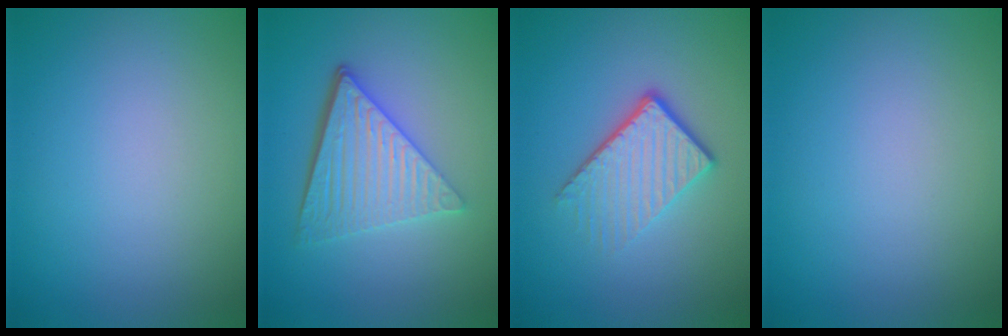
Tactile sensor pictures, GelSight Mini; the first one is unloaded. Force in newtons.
{"total": 6.0, "press": 4.2, "slide": 4.3}
{"total": 3.9, "press": 2.8, "slide": 2.8}
{"total": 0.0}